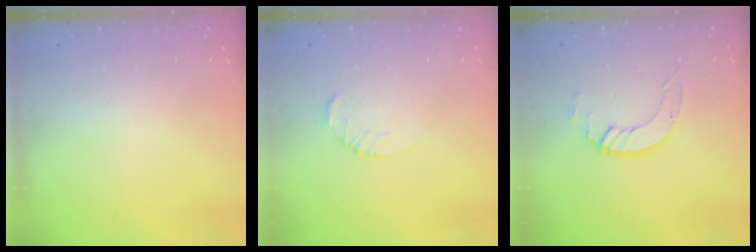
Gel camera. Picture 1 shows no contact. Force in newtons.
{"total": 2.5, "press": 2.5, "slide": 0.3}
{"total": 4.1, "press": 4.1, "slide": 0.1}